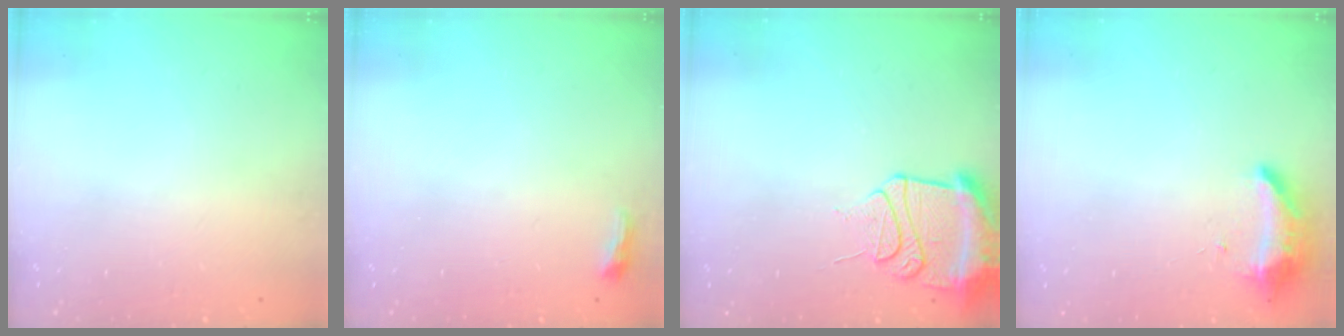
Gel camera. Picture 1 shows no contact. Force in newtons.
{"total": 3.6, "press": 3.4, "slide": 1.0}
{"total": 12.9, "press": 12.8, "slide": 1.5}
{"total": 9.1, "press": 8.8, "slide": 2.4}